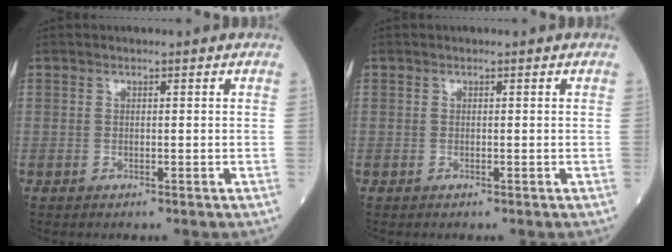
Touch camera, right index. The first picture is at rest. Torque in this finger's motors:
{"motor_torque": [0.00, 0.00, 0.02, 0.01]}